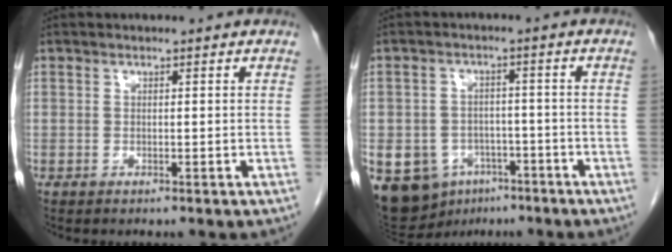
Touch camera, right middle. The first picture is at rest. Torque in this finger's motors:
{"motor_torque": [1.48, -0.66, 1.05, 0.21]}